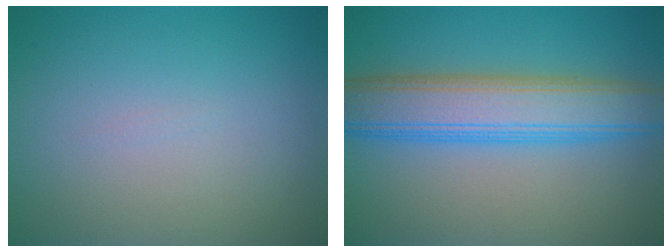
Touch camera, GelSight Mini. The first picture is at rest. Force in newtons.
{"total": 7.5, "press": 7.5, "slide": 0.4}